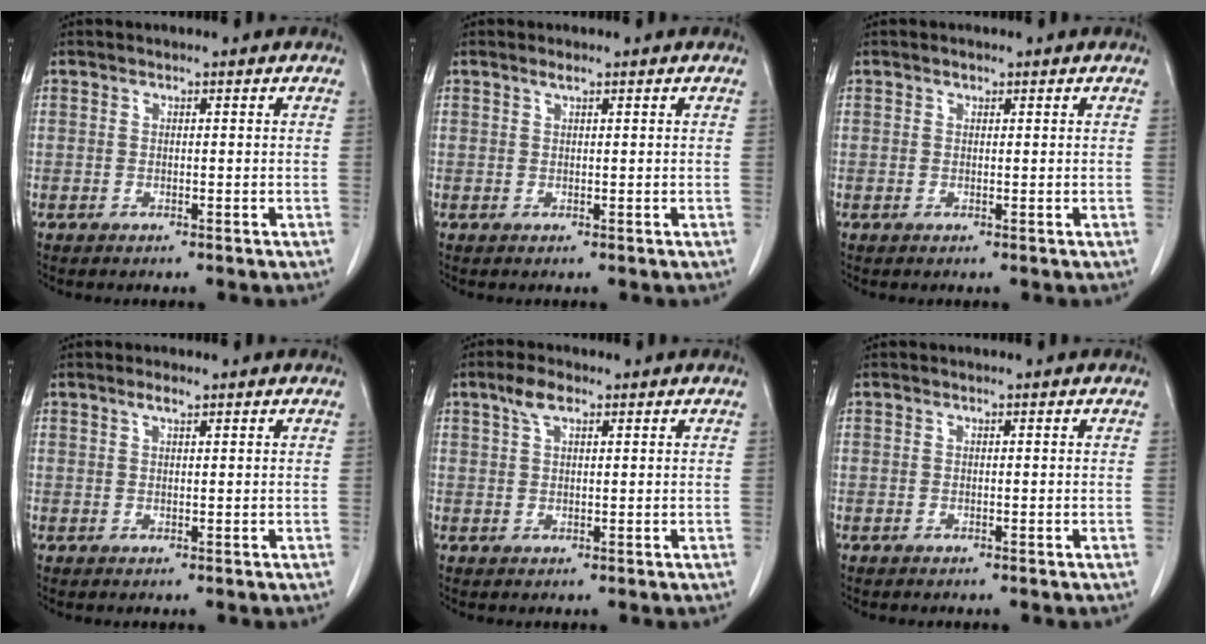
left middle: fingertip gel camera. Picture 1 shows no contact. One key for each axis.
{"total": 0.8, "fx": 0.6, "fy": 0.0, "fz": 0.5, "tx": -0.014, "ty": 0.000, "tz": 0.013}
{"total": 0.5, "fx": 0.4, "fy": 0.3, "fz": 0.2, "tx": -0.004, "ty": -0.002, "tz": 0.004}
{"total": 1.4, "fx": 1.0, "fy": 0.2, "fz": 1.0, "tx": -0.023, "ty": 0.002, "tz": 0.020}
{"total": 3.2, "fx": 2.0, "fy": 1.2, "fz": 2.3, "tx": -0.051, "ty": 0.009, "tz": 0.040}
{"total": 0.0}